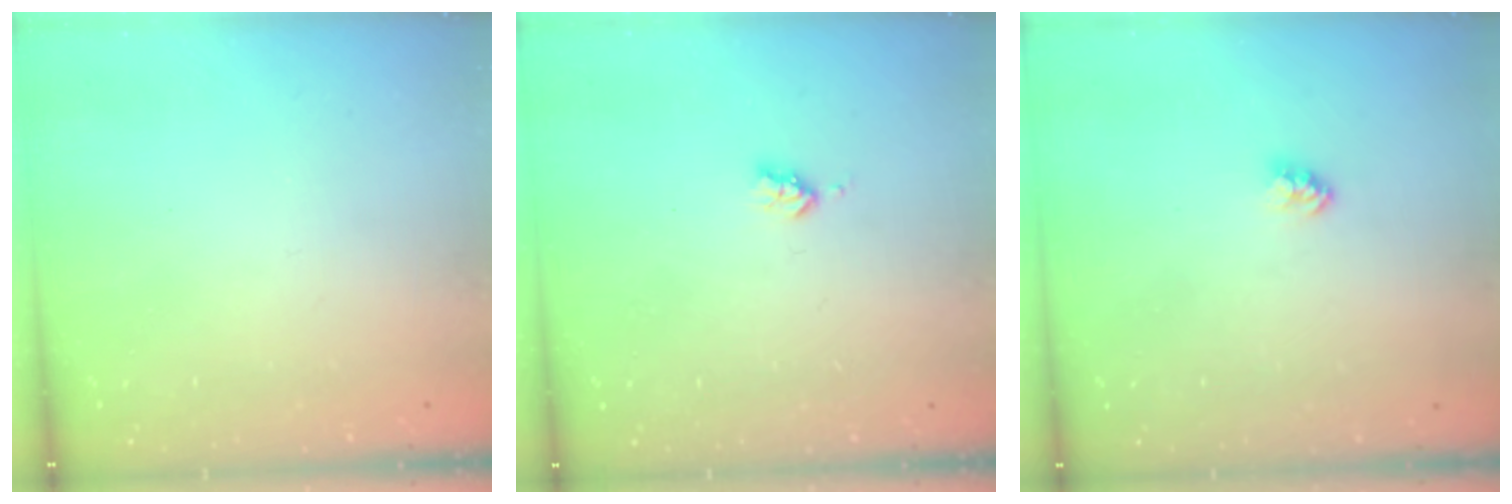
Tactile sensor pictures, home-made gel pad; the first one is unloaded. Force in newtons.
{"total": 2.9, "press": 2.9, "slide": 0.5}
{"total": 2.3, "press": 2.3, "slide": 0.1}